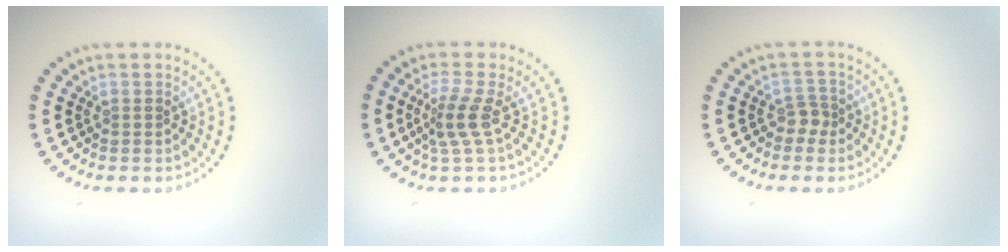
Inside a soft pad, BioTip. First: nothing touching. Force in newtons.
{"total": 2.5, "press": 1.9, "slide": 1.7}
{"total": 1.4, "press": 1.0, "slide": 0.9}